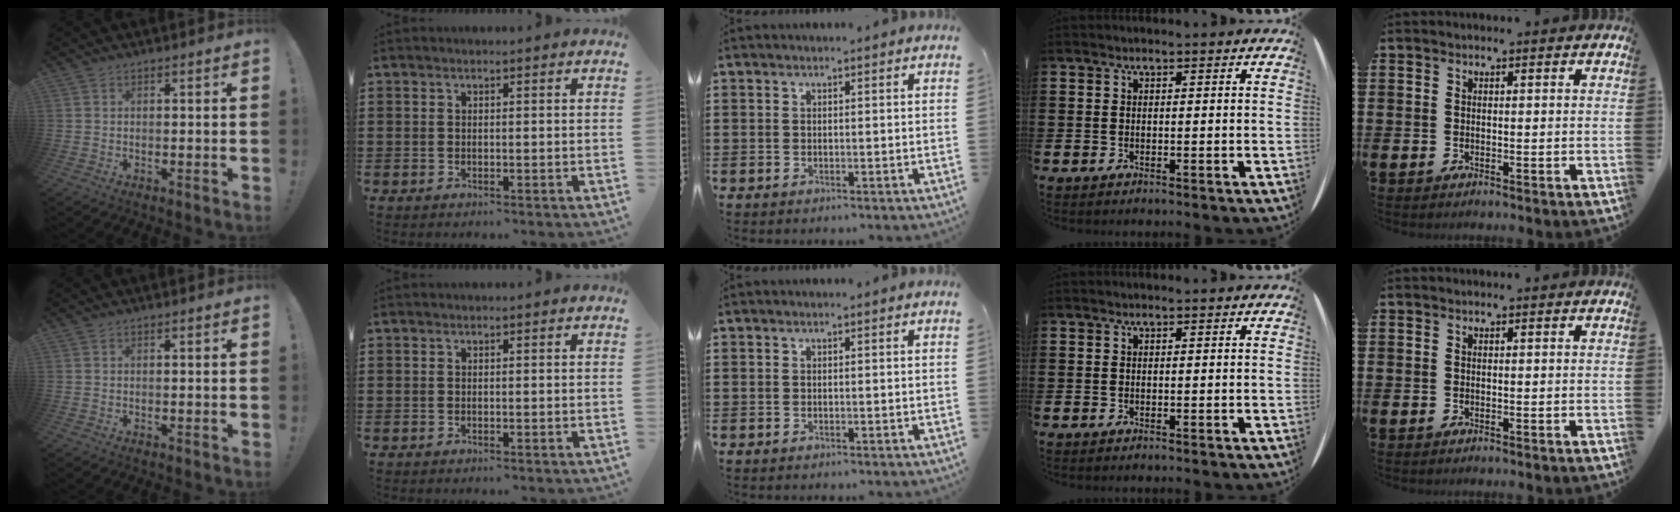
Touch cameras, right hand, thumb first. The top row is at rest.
{}